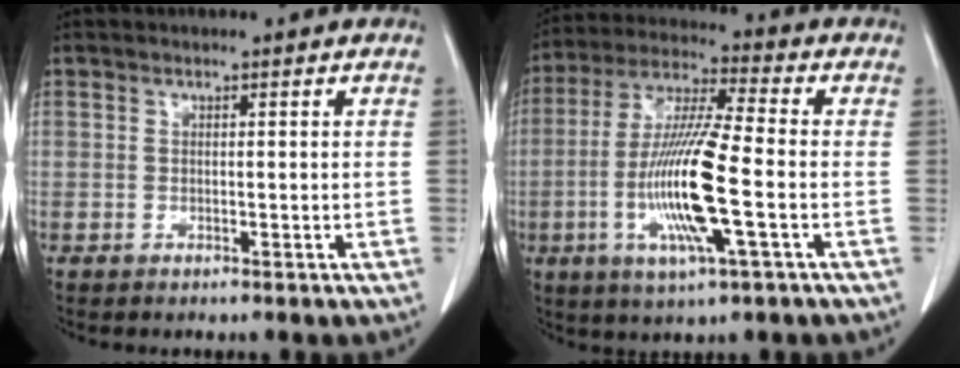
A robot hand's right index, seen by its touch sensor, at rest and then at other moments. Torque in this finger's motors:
{"motor_torque": [2.14, 0.00, 1.05, 0.20]}